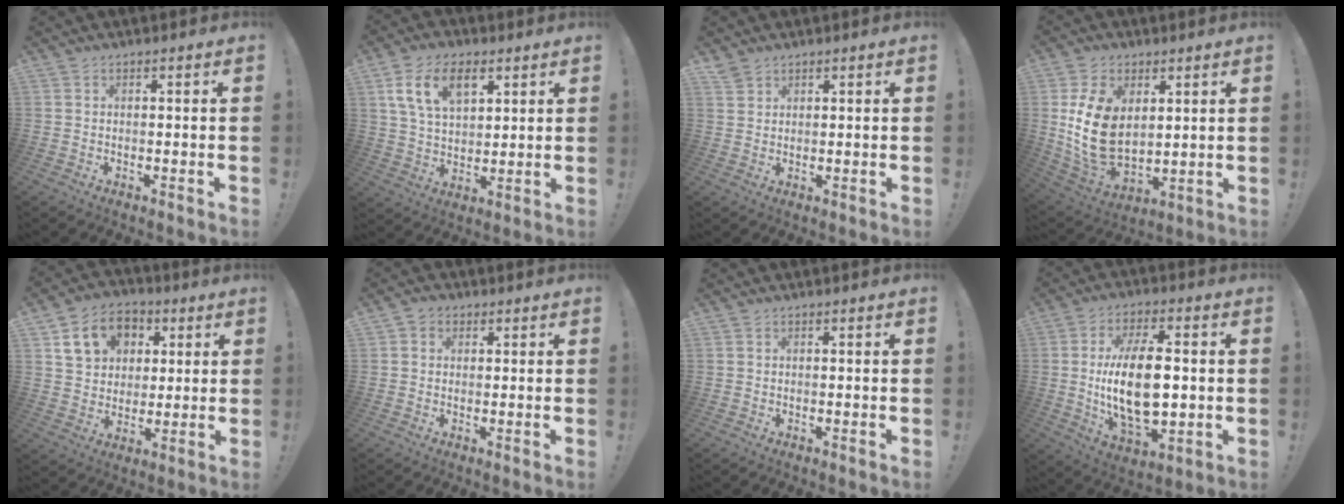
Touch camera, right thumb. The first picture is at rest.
{"total": 13.2, "force": [6.2, 7.9, 8.6], "torque": [-0.144, -0.006, 0.117]}
{"total": 2.6, "force": [2.2, 1.1, 0.8], "torque": [-0.015, -0.012, 0.043]}
{"total": 15.6, "force": [3.0, 11.2, 10.4], "torque": [-0.206, -0.024, 0.060]}
{"total": 13.3, "force": [5.5, 10.5, 6.1], "torque": [-0.096, -0.013, 0.110]}
{"total": 2.5, "force": [0.6, 2.2, 0.9], "torque": [-0.013, 0.001, 0.011]}
{"total": 0.0}
{"total": 18.0, "force": [-0.2, 8.5, 15.9], "torque": [-0.310, -0.004, -0.009]}